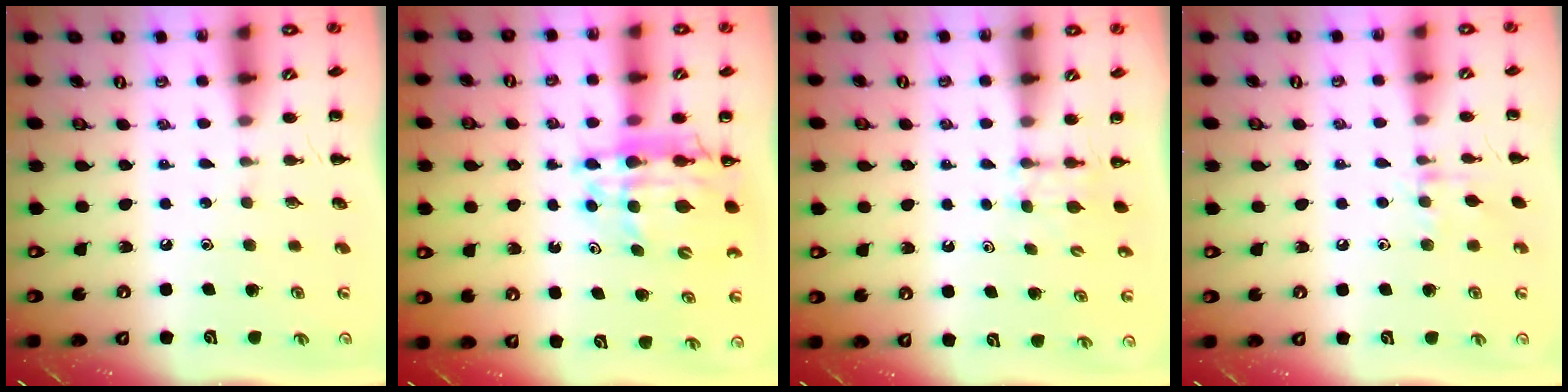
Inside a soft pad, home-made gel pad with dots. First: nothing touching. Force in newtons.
{"total": 13.5, "press": 12.9, "slide": 3.8}
{"total": 2.7, "press": 2.5, "slide": 1.1}
{"total": 7.1, "press": 6.9, "slide": 1.6}